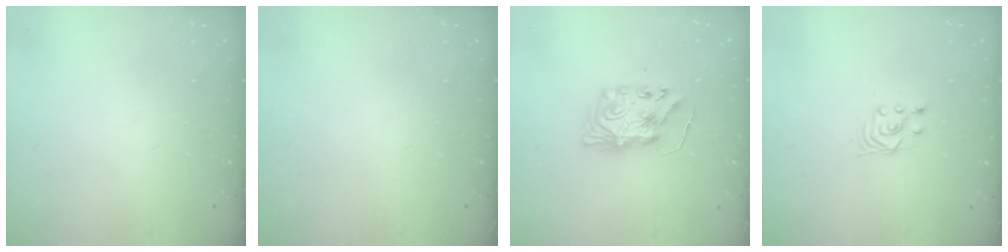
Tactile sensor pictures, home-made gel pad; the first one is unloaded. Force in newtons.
{"total": 0.0}
{"total": 9.3, "press": 9.3, "slide": 0.7}
{"total": 3.5, "press": 3.0, "slide": 1.7}